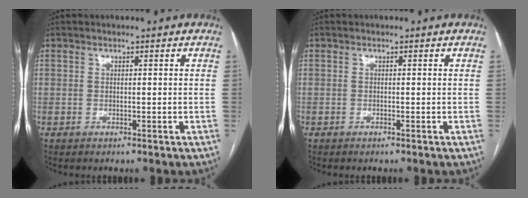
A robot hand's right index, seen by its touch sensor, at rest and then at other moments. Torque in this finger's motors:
{"motor_torque": [0.01, -0.01, -0.02, 0.01]}